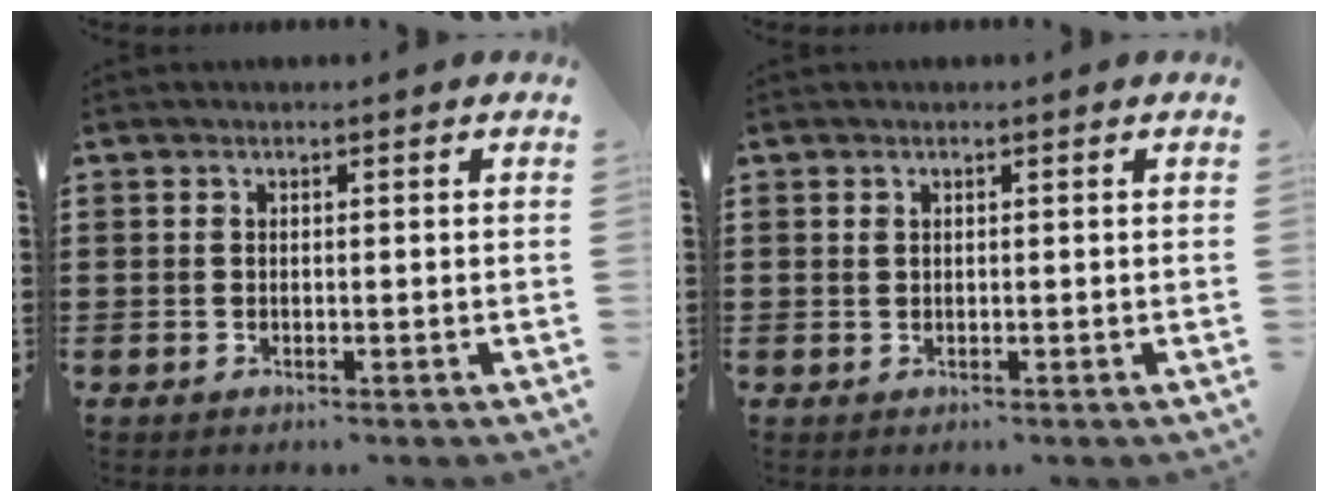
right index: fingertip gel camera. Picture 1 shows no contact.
{"total": 0.6, "force": [0.3, 0.4, 0.2], "torque": [-0.005, 0.003, 0.007]}